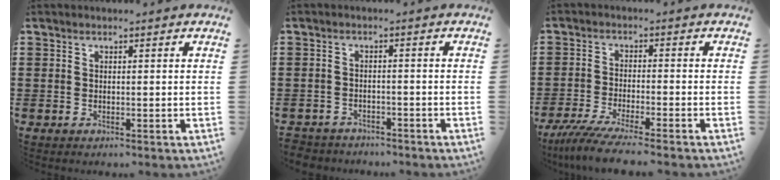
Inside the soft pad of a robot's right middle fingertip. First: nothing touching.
{"total": 2.4, "force": [-2.3, 0.4, -0.4], "torque": [-0.001, -0.001, -0.053]}
{"total": 5.3, "force": [-4.6, -0.4, 2.5], "torque": [-0.069, -0.024, -0.092]}